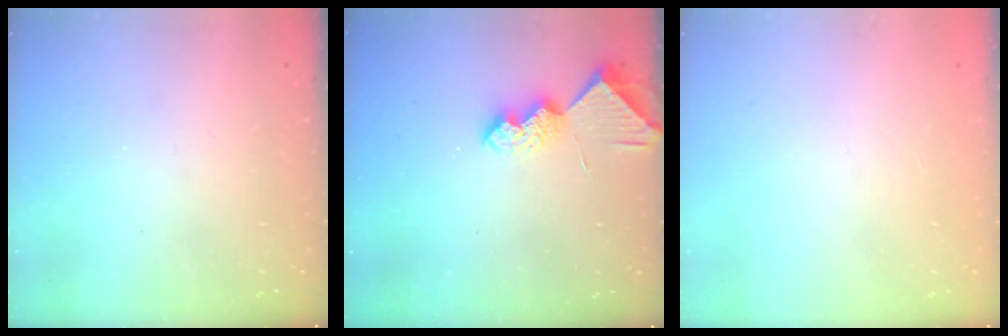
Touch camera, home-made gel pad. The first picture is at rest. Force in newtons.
{"total": 7.9, "press": 7.8, "slide": 0.6}
{"total": 0.0}